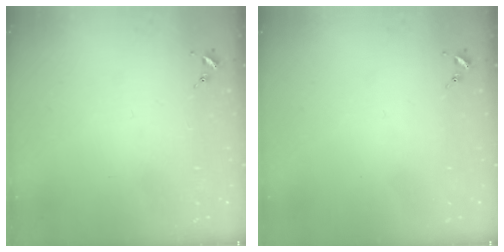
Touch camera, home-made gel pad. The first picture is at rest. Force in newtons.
{"total": 0.0}